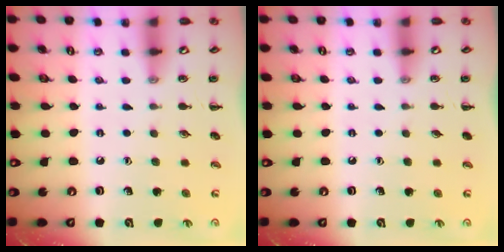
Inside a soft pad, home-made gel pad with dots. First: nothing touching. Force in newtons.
{"total": 0.0}